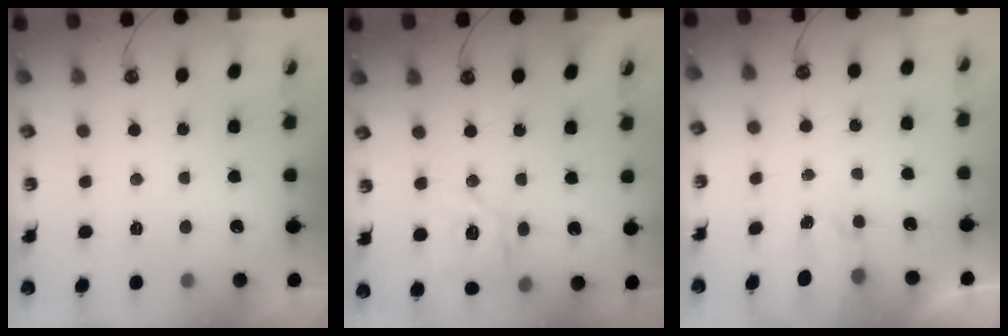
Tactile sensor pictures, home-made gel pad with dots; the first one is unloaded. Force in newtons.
{"total": 14.1, "press": 14.0, "slide": 1.8}
{"total": 2.3, "press": 2.3, "slide": 0.4}